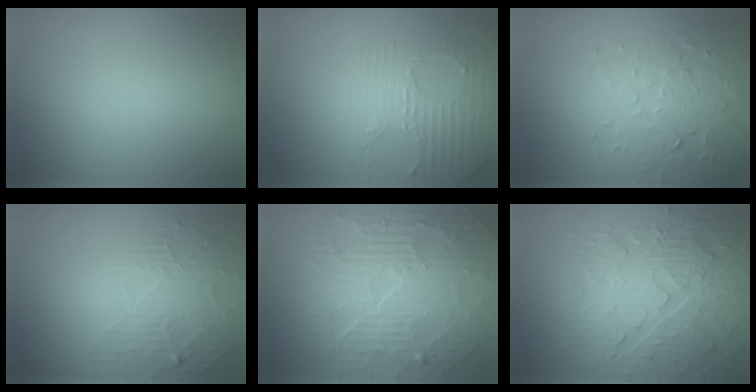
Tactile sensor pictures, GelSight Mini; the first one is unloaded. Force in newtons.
{"total": 2.9, "press": 2.7, "slide": 1.1}
{"total": 4.0, "press": 3.5, "slide": 1.8}
{"total": 2.6, "press": 2.0, "slide": 1.7}
{"total": 10.3, "press": 6.7, "slide": 7.8}
{"total": 6.1, "press": 5.3, "slide": 3.0}